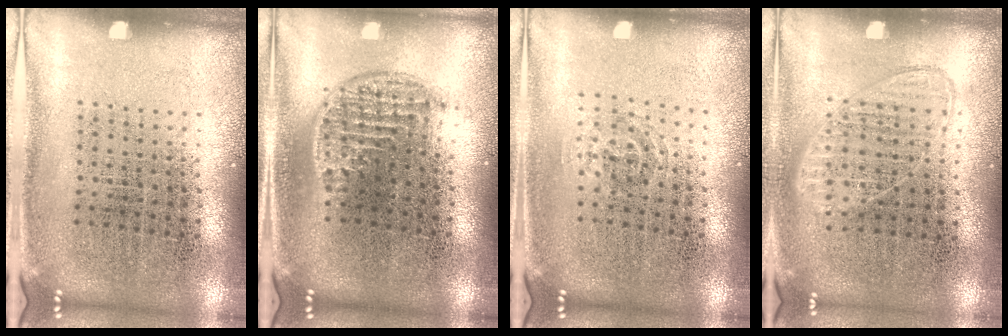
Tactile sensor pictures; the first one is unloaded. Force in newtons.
{"total": 1.2, "press": 1.0, "slide": 0.7}
{"total": 0.9, "press": 0.6, "slide": 0.7}
{"total": 0.8, "press": 0.8, "slide": 0.2}